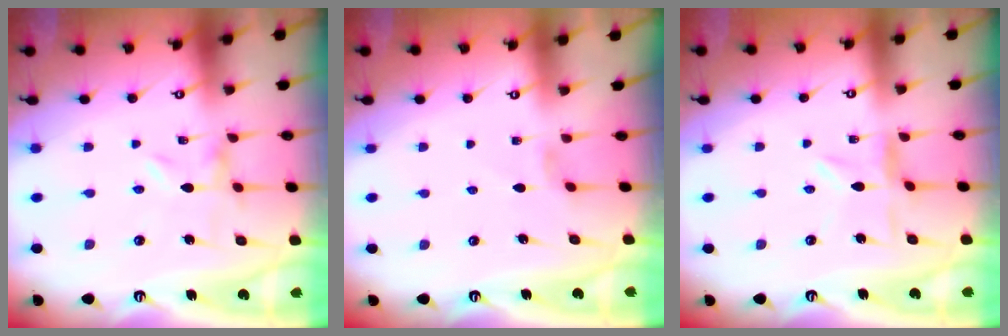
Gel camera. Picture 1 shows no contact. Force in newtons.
{"total": 1.7, "press": 1.6, "slide": 0.4}
{"total": 2.4, "press": 2.4, "slide": 0.3}